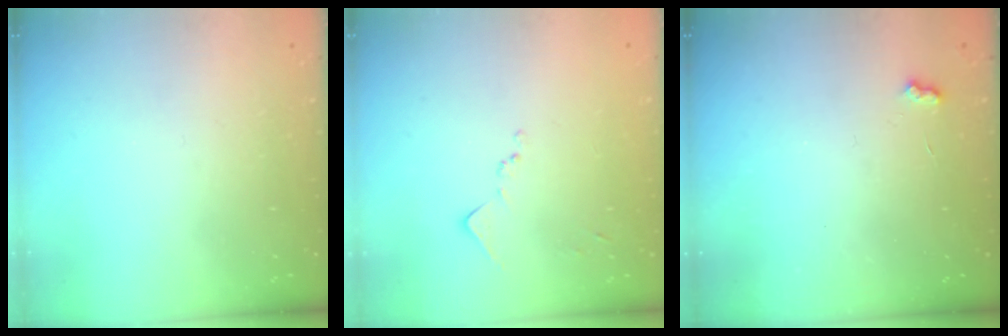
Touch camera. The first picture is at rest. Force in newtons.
{"total": 7.5, "press": 7.4, "slide": 0.8}
{"total": 2.8, "press": 2.7, "slide": 0.5}